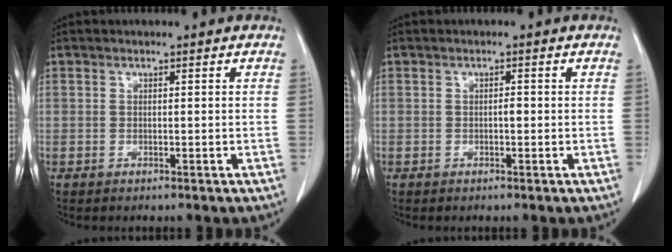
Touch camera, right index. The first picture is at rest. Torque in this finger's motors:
{"motor_torque": [0.12, -0.08, 0.03, 0.03]}